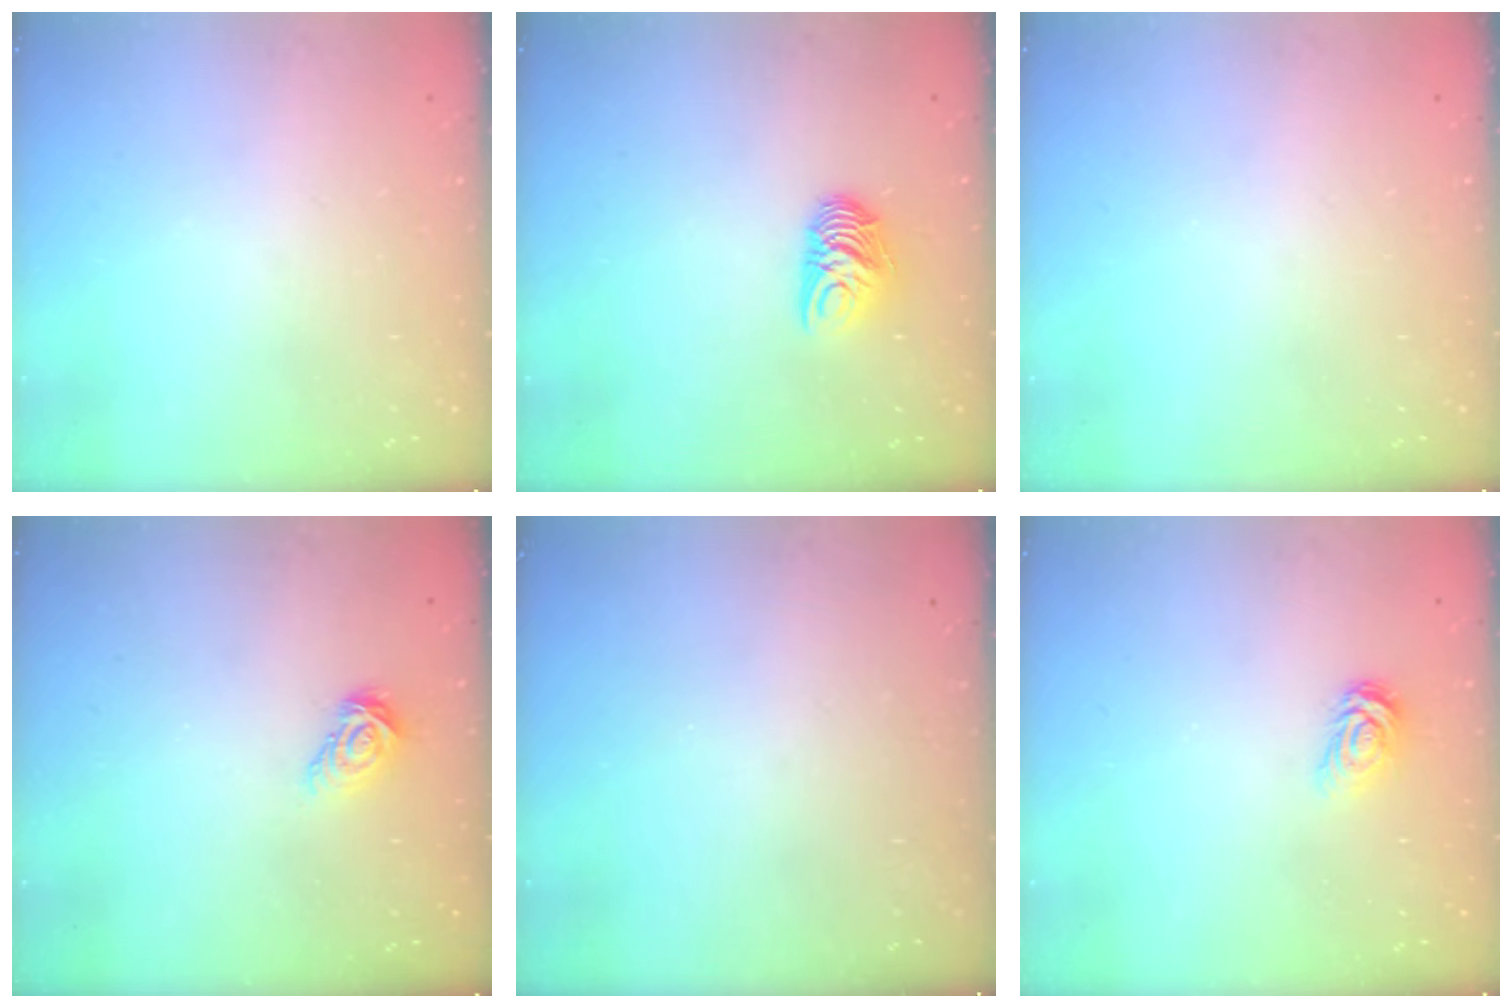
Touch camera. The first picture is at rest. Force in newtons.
{"total": 7.5, "press": 7.5, "slide": 0.5}
{"total": 0.0}
{"total": 6.0, "press": 6.0, "slide": 0.4}
{"total": 0.0}
{"total": 3.7, "press": 3.6, "slide": 0.4}